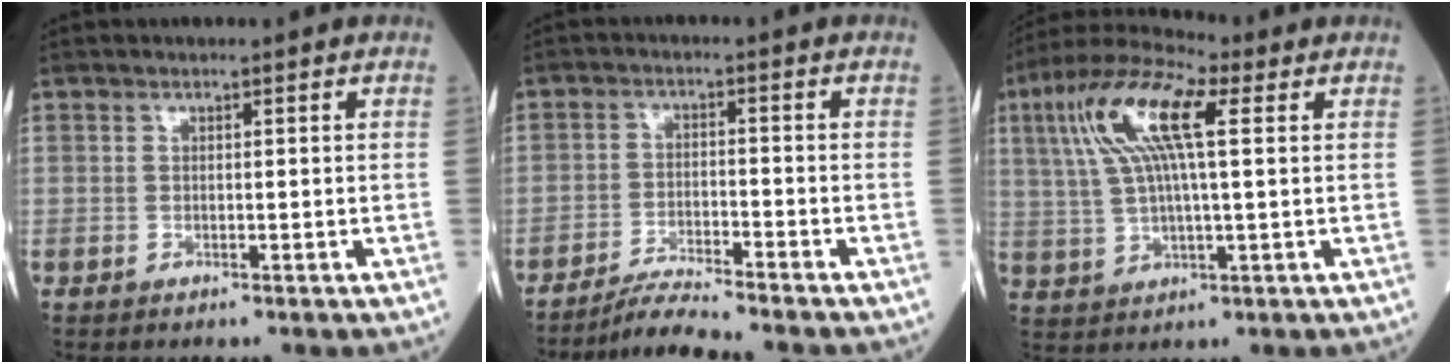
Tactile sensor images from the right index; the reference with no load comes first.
{"total": 6.0, "force": [-5.6, -1.3, 2.0], "torque": [-0.035, -0.022, -0.098]}
{"total": 12.6, "force": [4.1, 2.6, 11.6], "torque": [-0.244, 0.029, 0.073]}